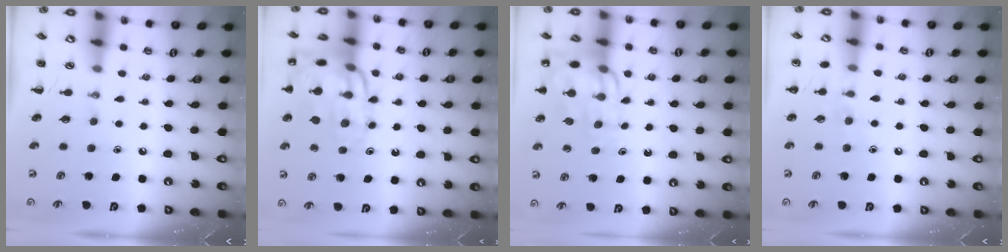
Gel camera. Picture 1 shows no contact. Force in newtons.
{"total": 18.1, "press": 18.0, "slide": 1.8}
{"total": 12.0, "press": 11.7, "slide": 2.2}
{"total": 5.9, "press": 5.7, "slide": 1.4}